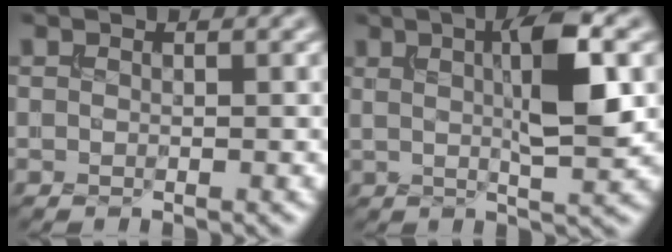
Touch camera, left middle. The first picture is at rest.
{"total": 6.9, "force": [1.6, 1.5, 6.6], "torque": [-0.100, 0.006, 0.025]}